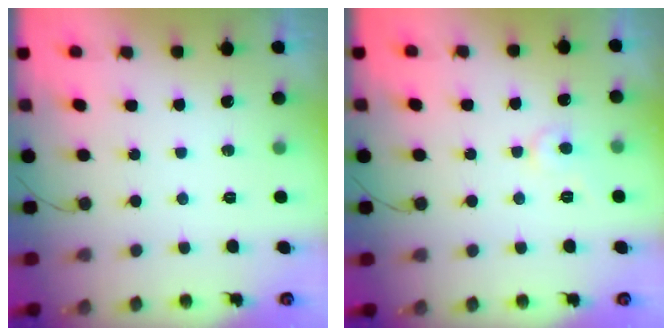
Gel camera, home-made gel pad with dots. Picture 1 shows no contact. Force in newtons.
{"total": 4.8, "press": 4.7, "slide": 0.6}